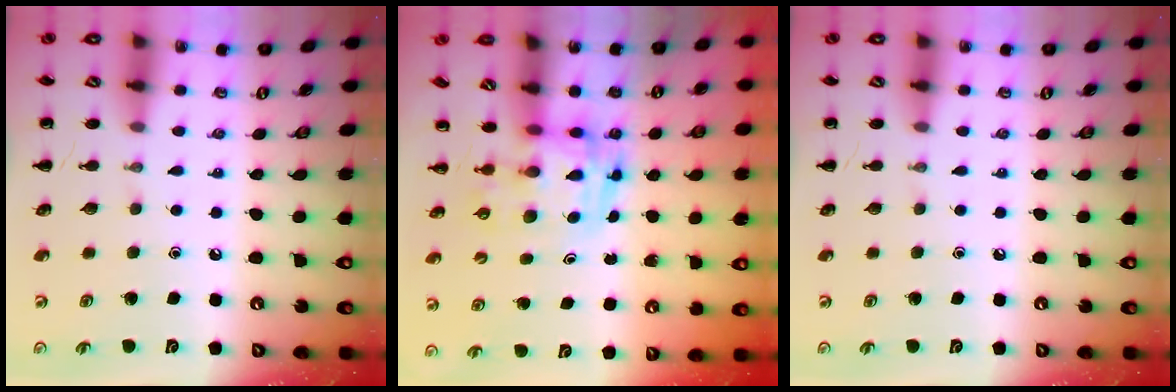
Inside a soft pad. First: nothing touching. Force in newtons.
{"total": 3.4, "press": 3.4, "slide": 0.6}
{"total": 0.0}